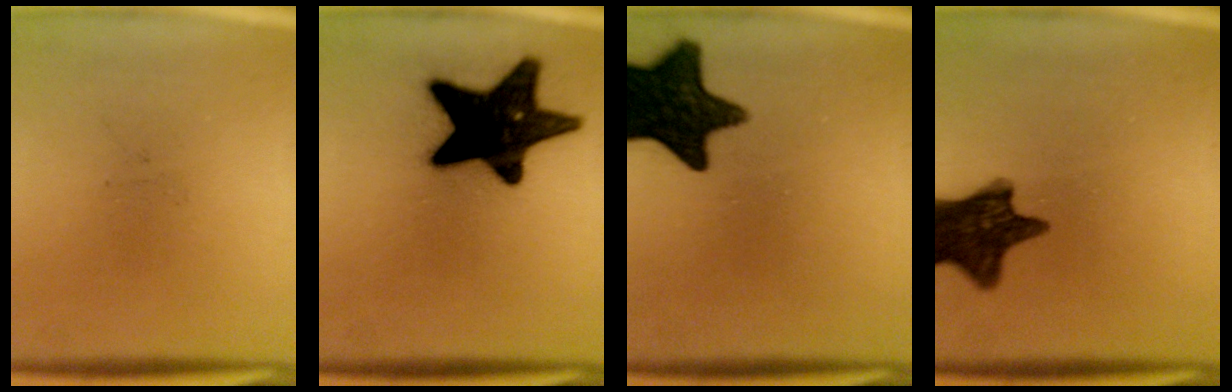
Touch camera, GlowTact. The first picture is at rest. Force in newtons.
{"total": 18.7}
{"total": 15.4}
{"total": 12.3}